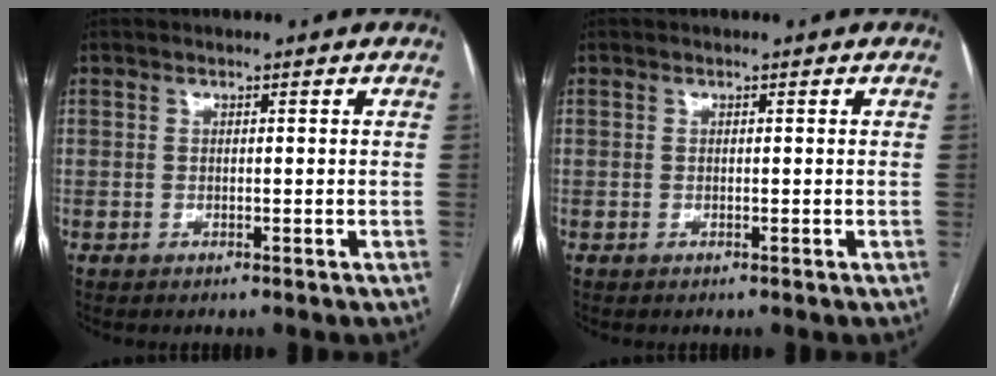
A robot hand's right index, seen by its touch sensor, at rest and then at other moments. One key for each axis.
{"total": 0.0}